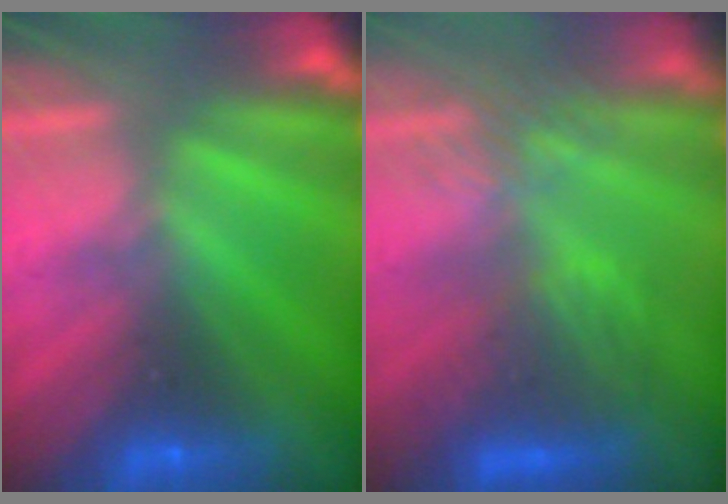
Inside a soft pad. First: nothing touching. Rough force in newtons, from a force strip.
{"total": 3.4}